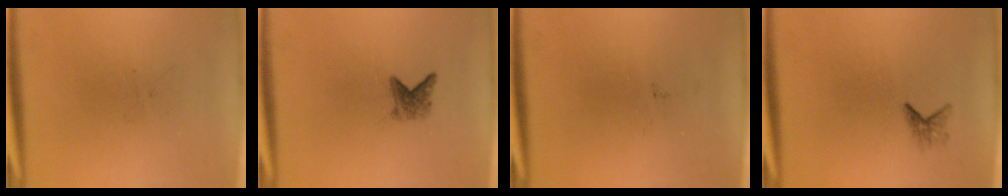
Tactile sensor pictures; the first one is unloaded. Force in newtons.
{"total": 2.1}
{"total": 0.0}
{"total": 1.2}